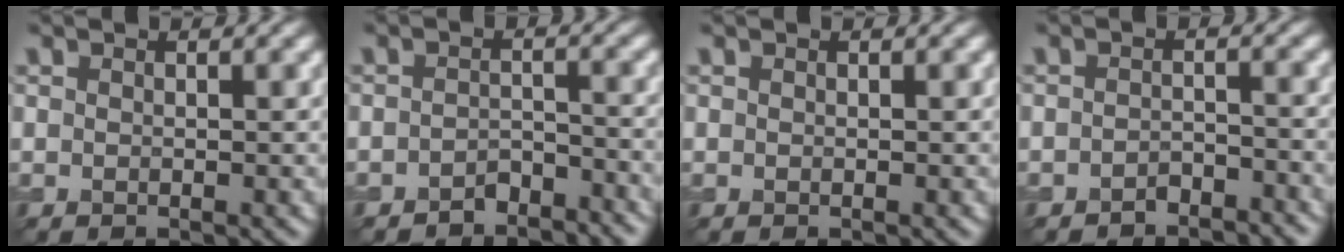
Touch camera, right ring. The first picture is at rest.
{"total": 2.9, "force": [-2.5, 1.2, 0.8], "torque": [-0.011, 0.007, -0.044]}
{"total": 0.0}
{"total": 2.3, "force": [-2.0, 0.8, 0.6], "torque": [-0.006, 0.007, -0.034]}